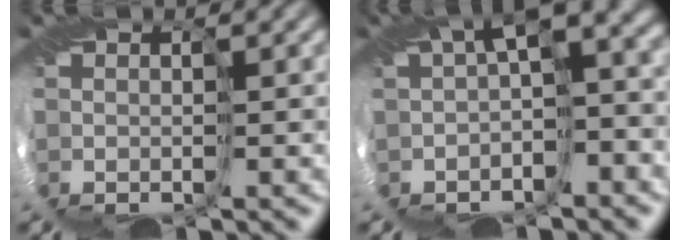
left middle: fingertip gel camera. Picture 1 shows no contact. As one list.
[{"total": 7.5, "force": [0.8, 3.2, 6.7], "torque": [-0.094, 0.007, 0.005]}]